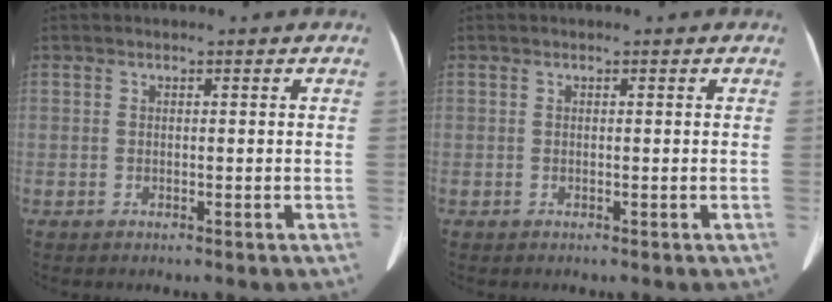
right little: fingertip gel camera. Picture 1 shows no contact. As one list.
[{"total": 0.0}]